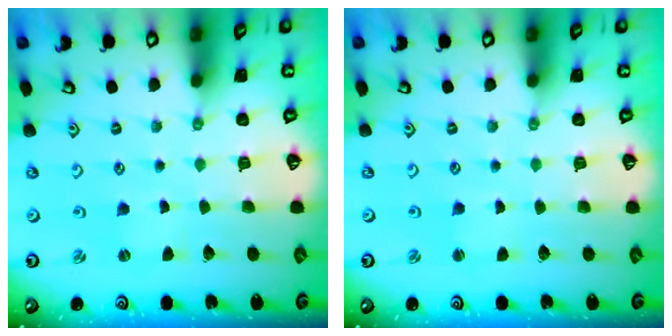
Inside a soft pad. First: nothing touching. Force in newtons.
{"total": 1.1, "press": 1.1, "slide": 0.3}